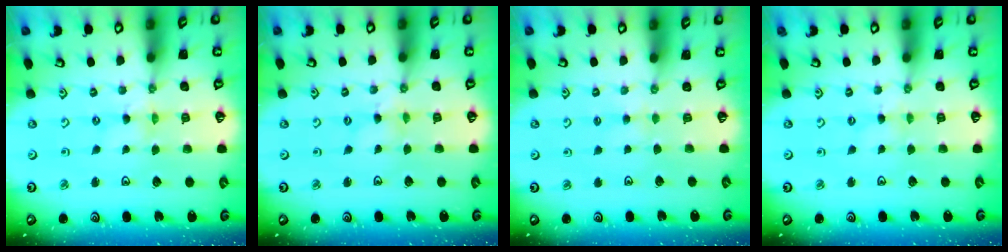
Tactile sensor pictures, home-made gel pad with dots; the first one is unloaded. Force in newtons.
{"total": 1.2, "press": 1.2, "slide": 0.3}
{"total": 1.9, "press": 1.9, "slide": 0.3}
{"total": 1.2, "press": 1.2, "slide": 0.3}